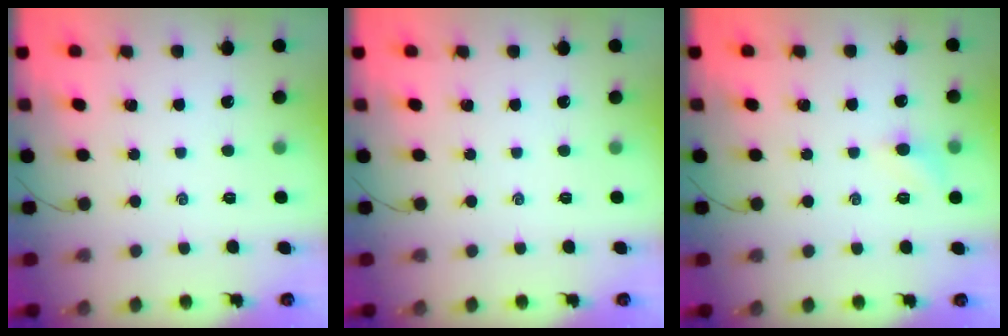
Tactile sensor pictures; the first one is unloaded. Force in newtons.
{"total": 0.0}
{"total": 5.6, "press": 5.3, "slide": 1.9}